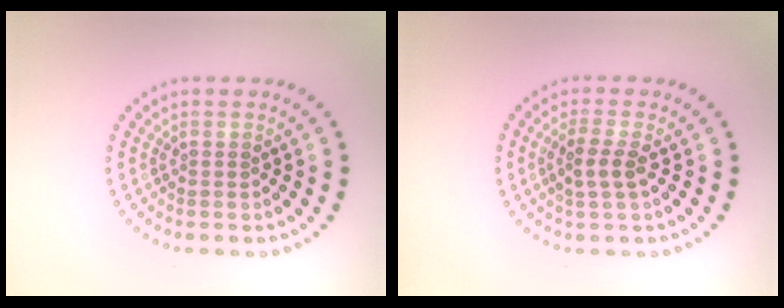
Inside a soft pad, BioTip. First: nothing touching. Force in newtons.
{"total": 2.2, "press": 2.0, "slide": 0.9}